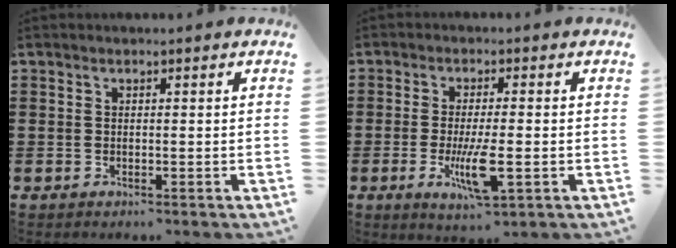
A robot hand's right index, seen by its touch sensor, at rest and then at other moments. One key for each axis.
{"total": 7.5, "fx": -2.1, "fy": 1.7, "fz": 7.0, "tx": -0.147, "ty": -0.021, "tz": -0.040}